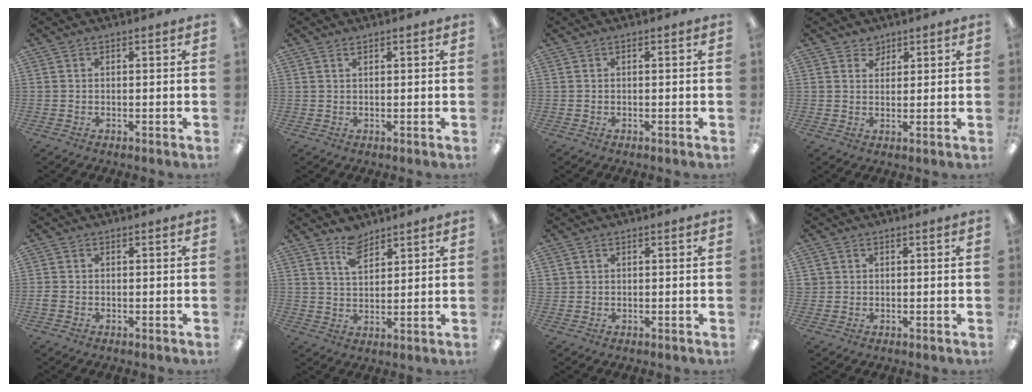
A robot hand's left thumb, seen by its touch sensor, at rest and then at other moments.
{"total": 0.8, "force": [0.6, 0.3, 0.4], "torque": [-0.010, 0.001, 0.011]}
{"total": 0.0}
{"total": 3.3, "force": [2.5, 2.2, 0.0], "torque": [0.007, -0.011, 0.044]}
{"total": 1.5, "force": [-0.4, 1.2, 0.8], "torque": [-0.013, 0.004, -0.007]}
{"total": 6.2, "force": [4.8, 3.0, 2.5], "torque": [-0.045, -0.019, 0.088]}
{"total": 1.0, "force": [0.5, 0.9, 0.1], "torque": [-0.003, 0.002, 0.009]}
{"total": 1.3, "force": [0.5, 1.2, 0.0], "torque": [-0.002, 0.002, 0.009]}